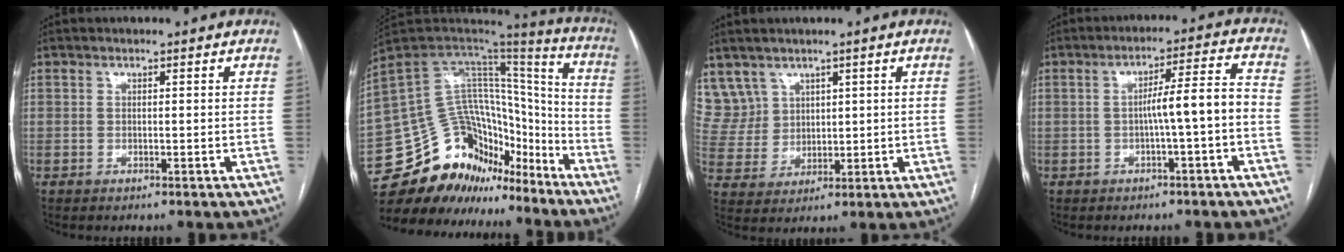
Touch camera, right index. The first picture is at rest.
{"total": 21.3, "force": [-16.1, 12.1, 7.0], "torque": [-0.142, 0.083, -0.250]}
{"total": 7.2, "force": [4.7, 5.4, 0.3], "torque": [-0.017, 0.022, 0.113]}
{"total": 6.5, "force": [-1.6, -0.2, 6.3], "torque": [-0.097, 0.021, -0.020]}